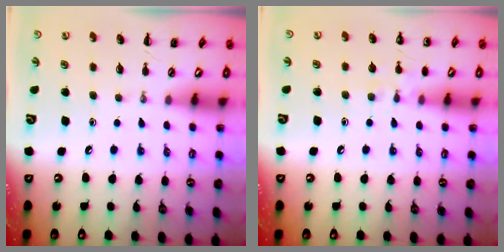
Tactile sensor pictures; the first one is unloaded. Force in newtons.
{"total": 7.1, "press": 6.9, "slide": 1.9}